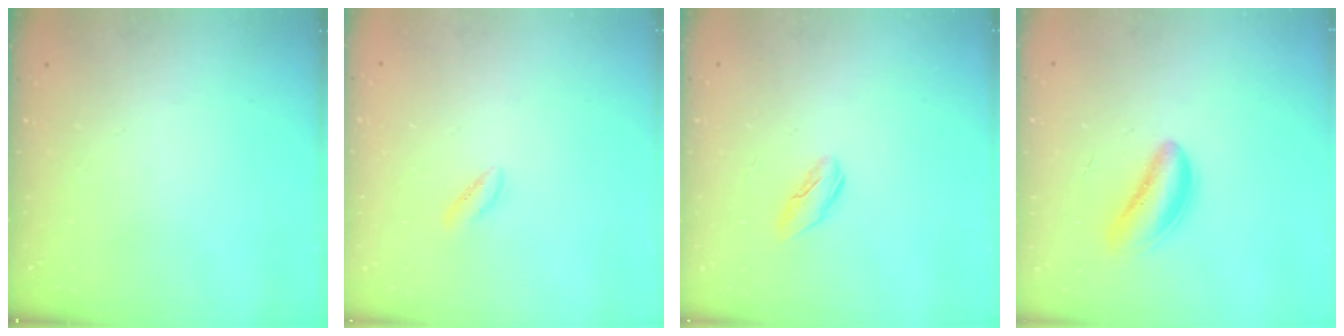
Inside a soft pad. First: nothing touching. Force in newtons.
{"total": 1.5, "press": 1.1, "slide": 1.0}
{"total": 3.7, "press": 3.7, "slide": 0.3}
{"total": 4.6, "press": 4.3, "slide": 1.7}